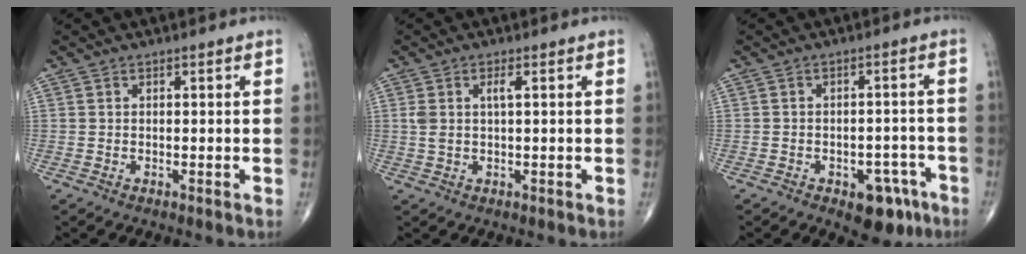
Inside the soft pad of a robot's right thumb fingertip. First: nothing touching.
{"total": 3.1, "force": [0.8, 0.9, 2.9], "torque": [-0.069, 0.008, 0.019]}
{"total": 7.8, "force": [-4.4, 4.4, 4.8], "torque": [-0.032, 0.031, -0.050]}